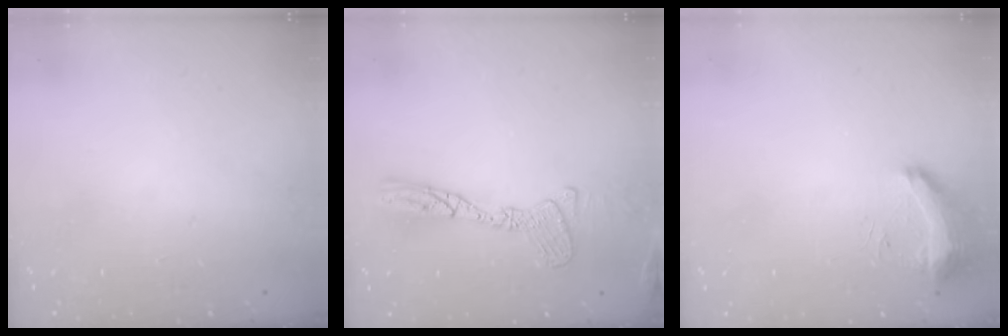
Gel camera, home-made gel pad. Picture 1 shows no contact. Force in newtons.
{"total": 13.5, "press": 13.5, "slide": 1.3}
{"total": 17.3, "press": 10.6, "slide": 13.6}